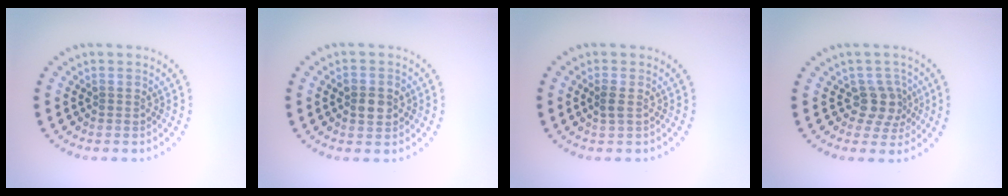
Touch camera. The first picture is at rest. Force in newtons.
{"total": 2.3, "press": 2.3, "slide": 0.3}
{"total": 0.9, "press": 0.8, "slide": 0.4}
{"total": 2.7, "press": 2.1, "slide": 1.7}